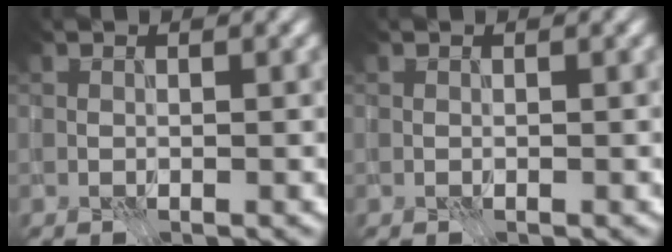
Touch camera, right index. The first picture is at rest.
{"total": 0.0}